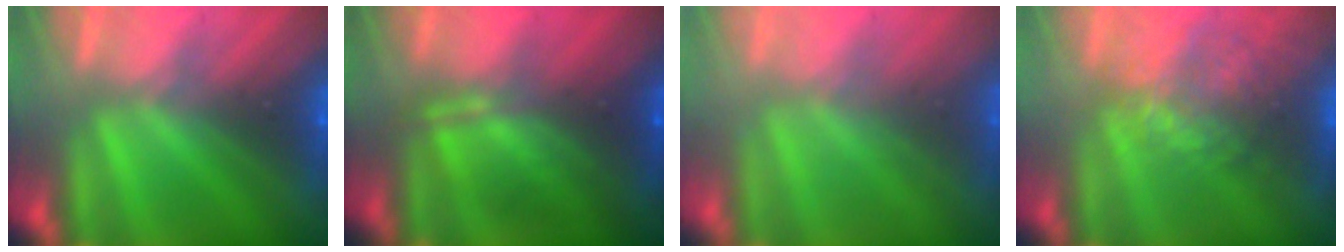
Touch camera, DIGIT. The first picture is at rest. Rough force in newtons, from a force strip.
{"total": 7.4}
{"total": 2.2}
{"total": 3.1}